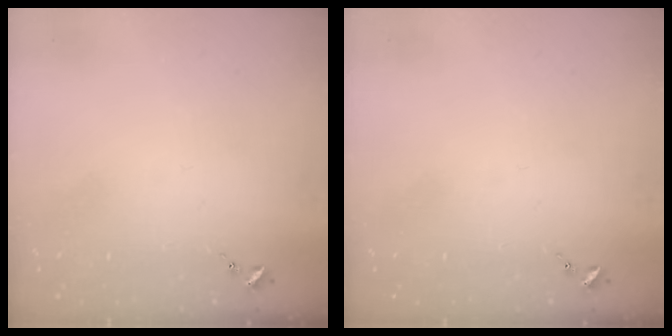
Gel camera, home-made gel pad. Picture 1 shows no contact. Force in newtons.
{"total": 0.0}